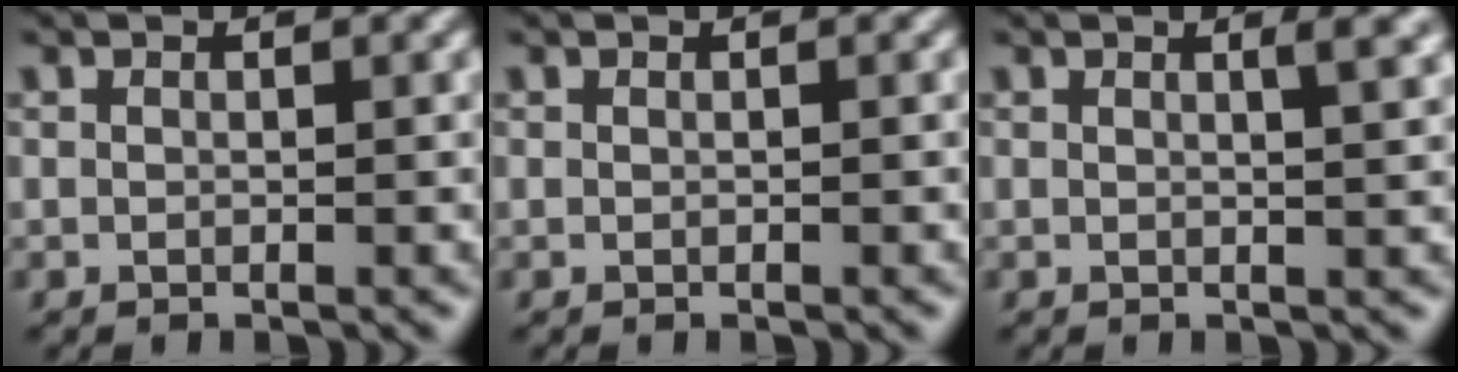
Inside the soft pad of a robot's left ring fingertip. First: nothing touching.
{"total": 0.0}
{"total": 2.2, "force": [0.9, 0.7, 1.9], "torque": [-0.015, 0.003, 0.007]}